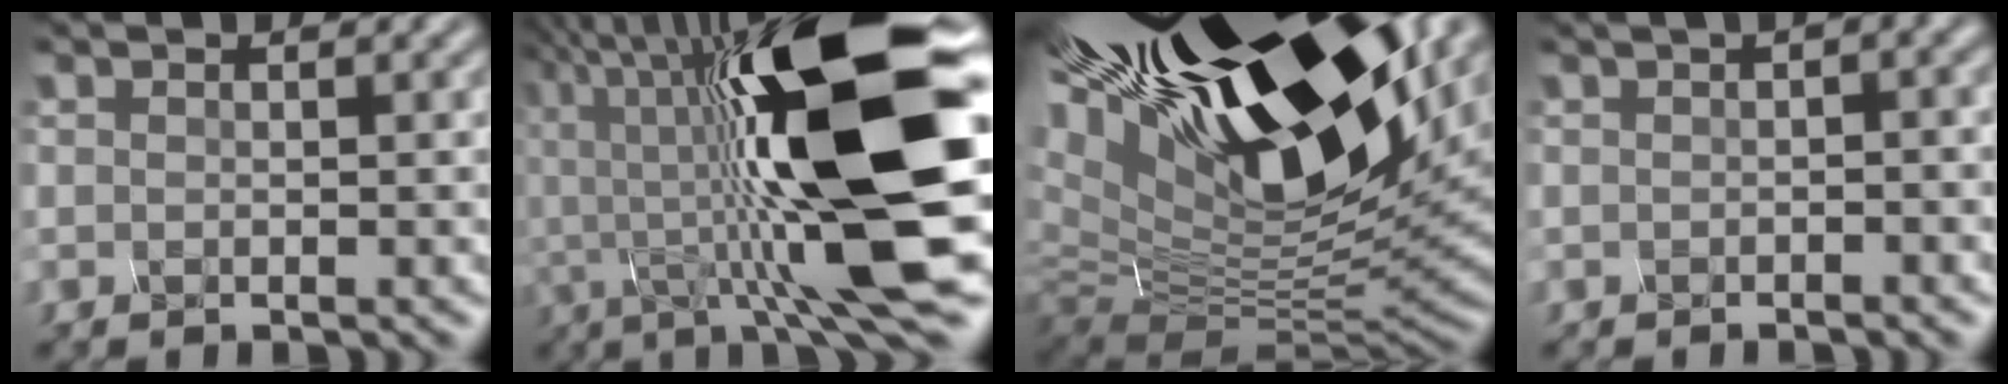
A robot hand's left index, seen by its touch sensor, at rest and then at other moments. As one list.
[{"total": 15.6, "force": [0.2, 3.2, 15.3], "torque": [-0.289, 0.027, 0.011]}, {"total": 19.0, "force": [10.4, 7.5, 14.0], "torque": [-0.247, 0.023, 0.194]}, {"total": 5.1, "force": [-0.2, 2.0, 4.7], "torque": [-0.037, 0.016, -0.009]}]